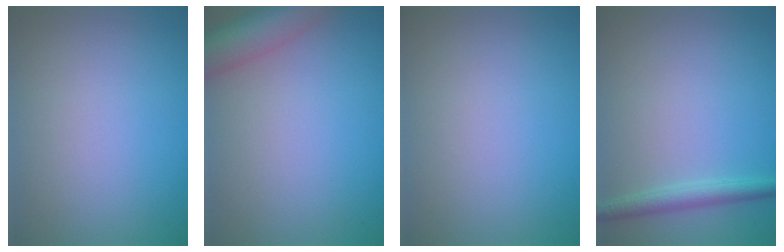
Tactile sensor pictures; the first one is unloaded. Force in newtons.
{"total": 6.4, "press": 6.4, "slide": 0.4}
{"total": 0.0}
{"total": 2.2, "press": 2.2, "slide": 0.1}